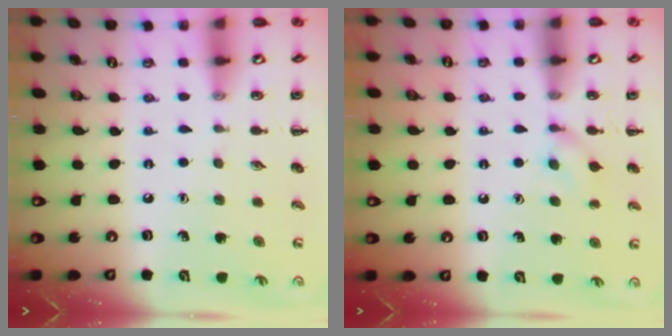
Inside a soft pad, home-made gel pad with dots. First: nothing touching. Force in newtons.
{"total": 5.5, "press": 5.2, "slide": 1.6}